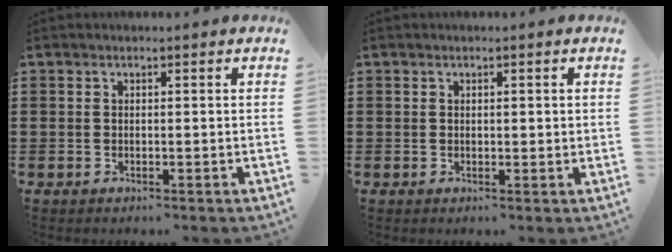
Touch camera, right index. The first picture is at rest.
{"total": 0.6, "force": [0.2, 0.2, 0.5], "torque": [-0.010, 0.002, 0.003]}